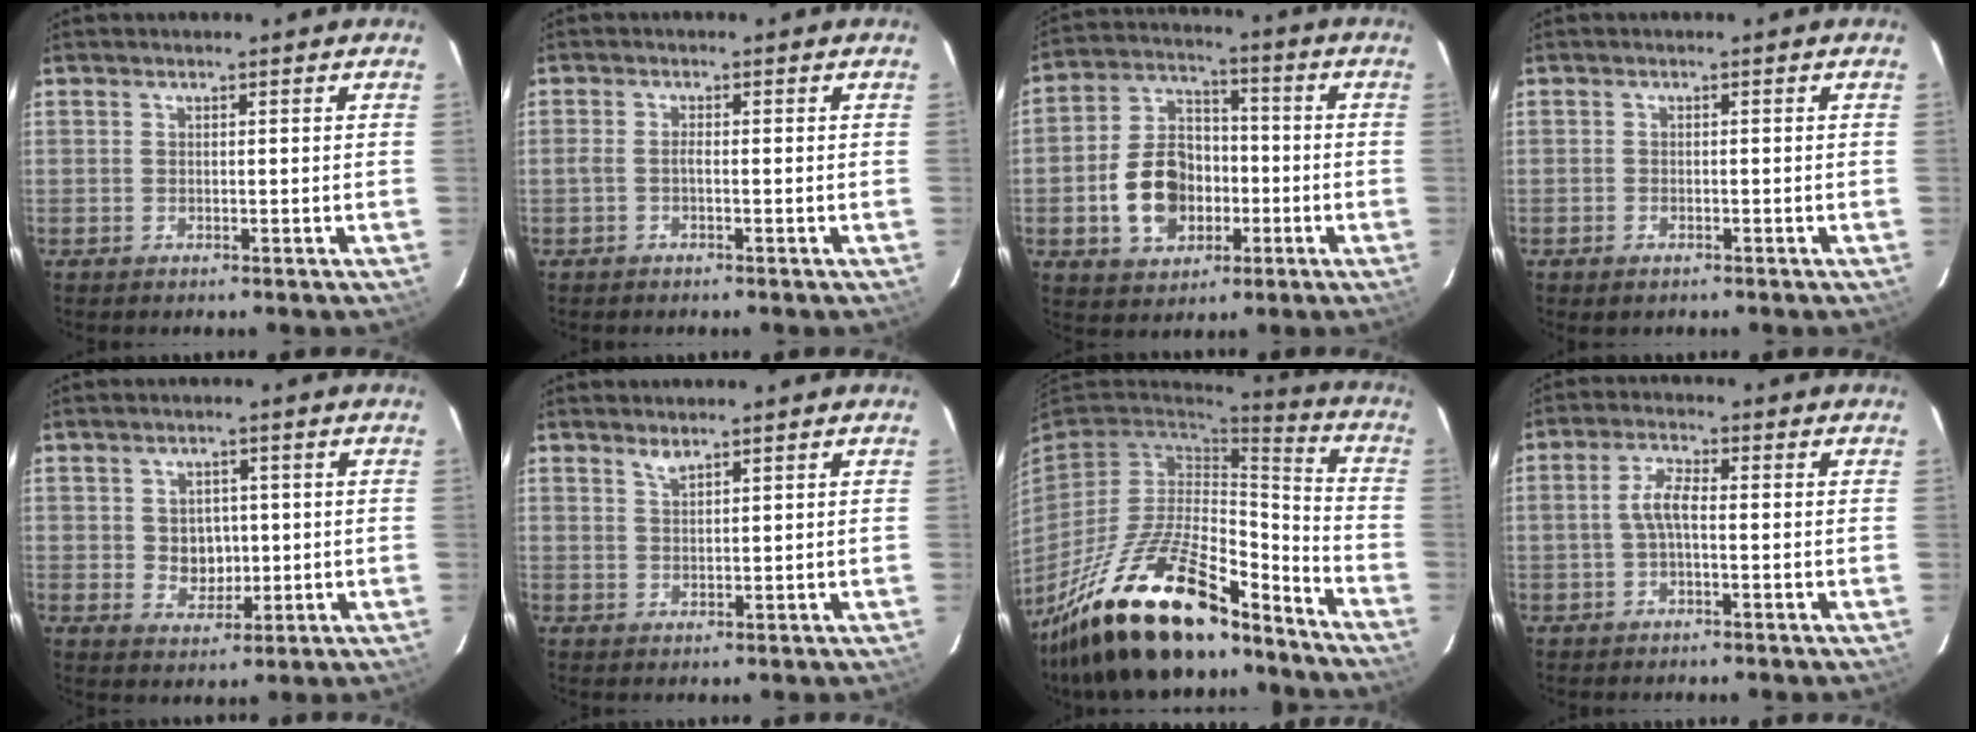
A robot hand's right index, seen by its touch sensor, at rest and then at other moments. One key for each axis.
{"total": 1.2, "fx": -0.6, "fy": 0.1, "fz": 1.0, "tx": -0.024, "ty": 0.003, "tz": -0.014}
{"total": 13.0, "fx": -3.4, "fy": 9.5, "fz": 8.2, "tx": -0.177, "ty": 0.026, "tz": -0.046}
{"total": 1.4, "fx": -0.9, "fy": 0.8, "fz": 0.5, "tx": -0.011, "ty": -0.001, "tz": -0.016}
{"total": 4.9, "fx": 0.1, "fy": 4.3, "fz": 2.4, "tx": -0.042, "ty": 0.005, "tz": 0.011}
{"total": 1.7, "fx": 1.5, "fy": 0.3, "fz": 0.8, "tx": -0.014, "ty": 0.001, "tz": 0.027}
{"total": 26.9, "fx": -19.2, "fy": 9.1, "fz": 16.4, "tx": -0.308, "ty": -0.017, "tz": -0.314}
{"total": 3.9, "fx": -0.6, "fy": 1.2, "fz": 3.6, "tx": -0.077, "ty": 0.011, "tz": -0.013}